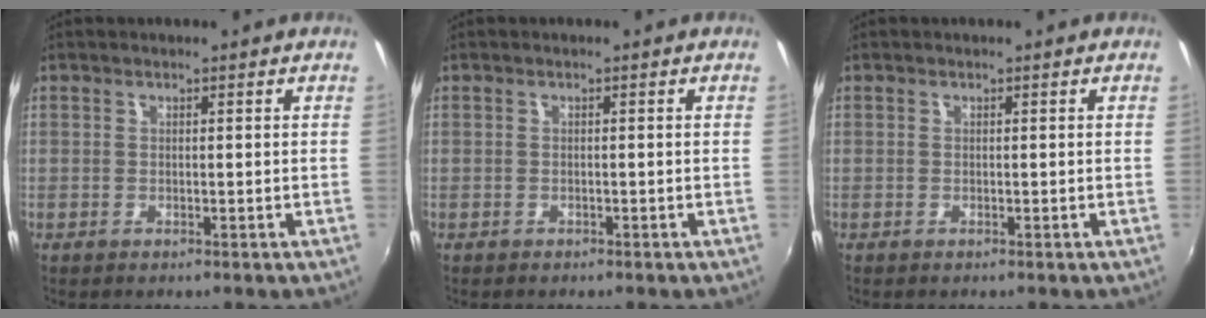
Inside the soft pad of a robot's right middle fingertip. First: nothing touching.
{"total": 0.7, "force": [-0.6, 0.3, 0.1], "torque": [-0.005, 0.000, -0.008]}
{"total": 0.0}